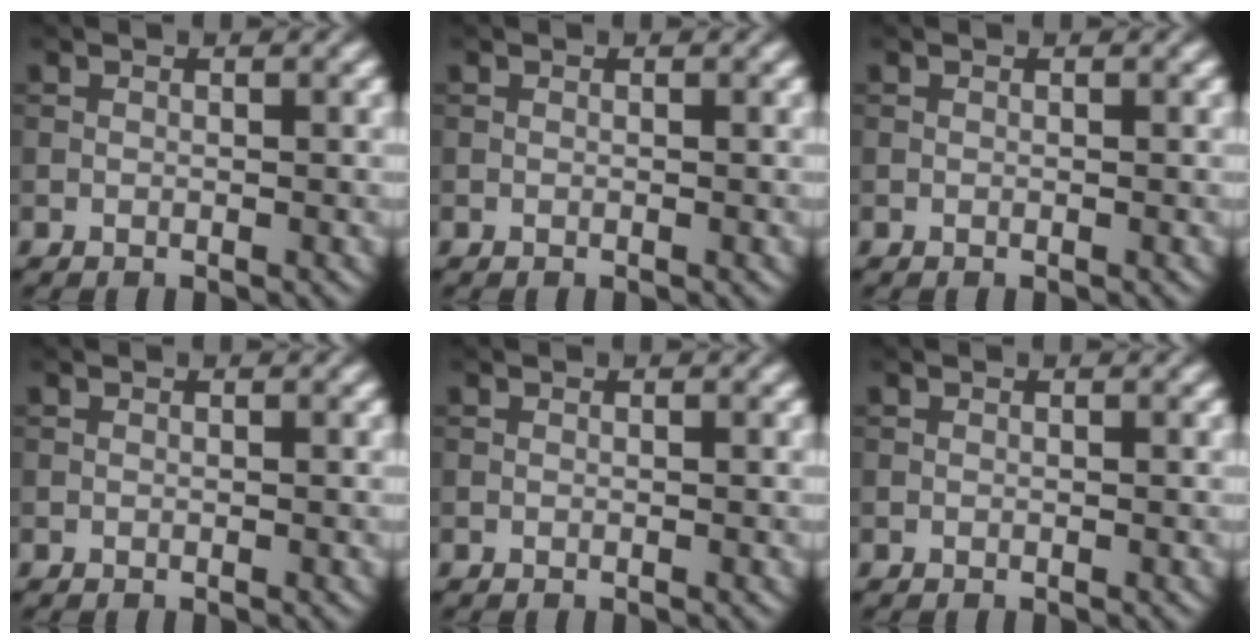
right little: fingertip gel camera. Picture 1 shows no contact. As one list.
[{"total": 0.0}, {"total": 0.0}, {"total": 0.0}, {"total": 0.0}, {"total": 0.0}]